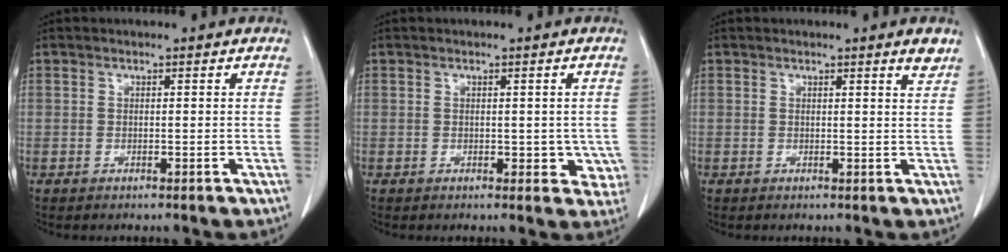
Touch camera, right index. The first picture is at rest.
{"total": 3.6, "force": [-0.3, 2.4, 2.6], "torque": [-0.008, 0.002, 0.001]}
{"total": 1.8, "force": [1.4, -0.3, 1.0], "torque": [-0.017, -0.011, 0.015]}